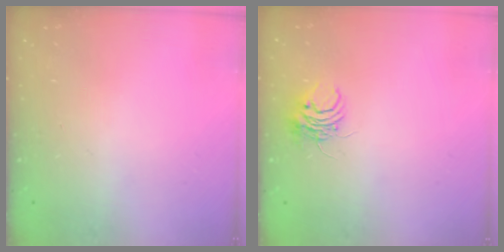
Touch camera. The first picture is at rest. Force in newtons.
{"total": 5.5, "press": 5.5, "slide": 0.3}